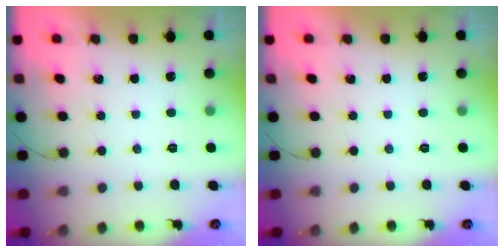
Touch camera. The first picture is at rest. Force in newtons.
{"total": 0.0}